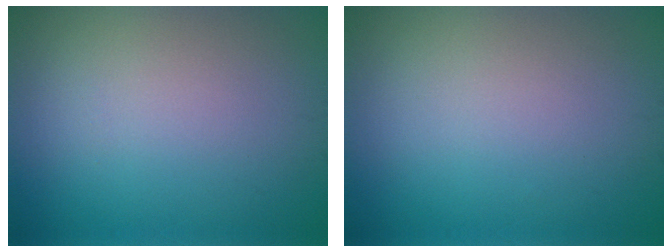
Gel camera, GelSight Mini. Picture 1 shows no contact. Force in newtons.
{"total": 0.0}